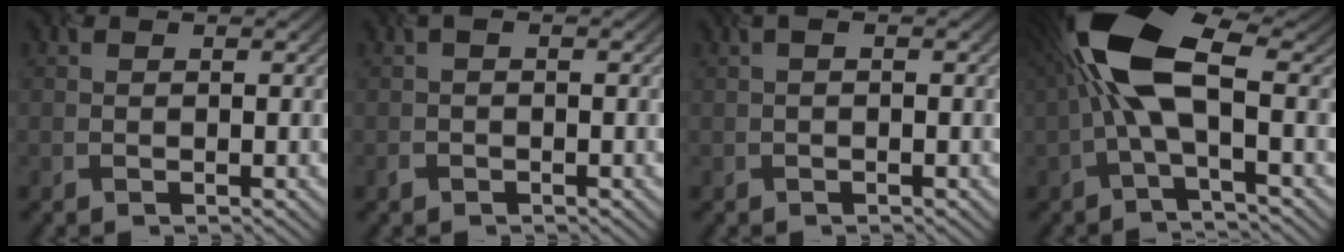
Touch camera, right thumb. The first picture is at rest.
{"total": 0.9, "force": [-0.6, 0.6, 0.5], "torque": [-0.013, -0.001, -0.011]}
{"total": 0.7, "force": [0.0, -0.1, 0.7], "torque": [-0.012, 0.002, -0.002]}
{"total": 11.3, "force": [0.6, 4.1, 10.5], "torque": [-0.222, 0.020, -0.001]}